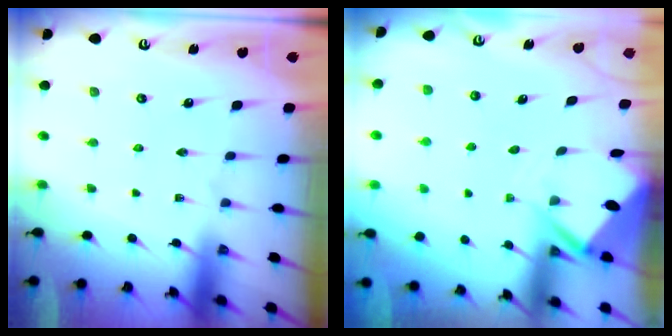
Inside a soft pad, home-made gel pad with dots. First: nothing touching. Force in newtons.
{"total": 3.7, "press": 3.7, "slide": 0.3}